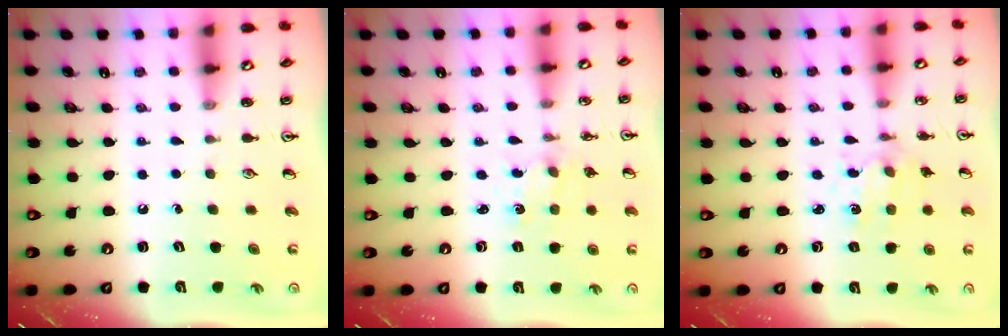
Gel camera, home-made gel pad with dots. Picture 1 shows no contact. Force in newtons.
{"total": 1.3, "press": 1.2, "slide": 0.4}
{"total": 1.8, "press": 1.8, "slide": 0.3}